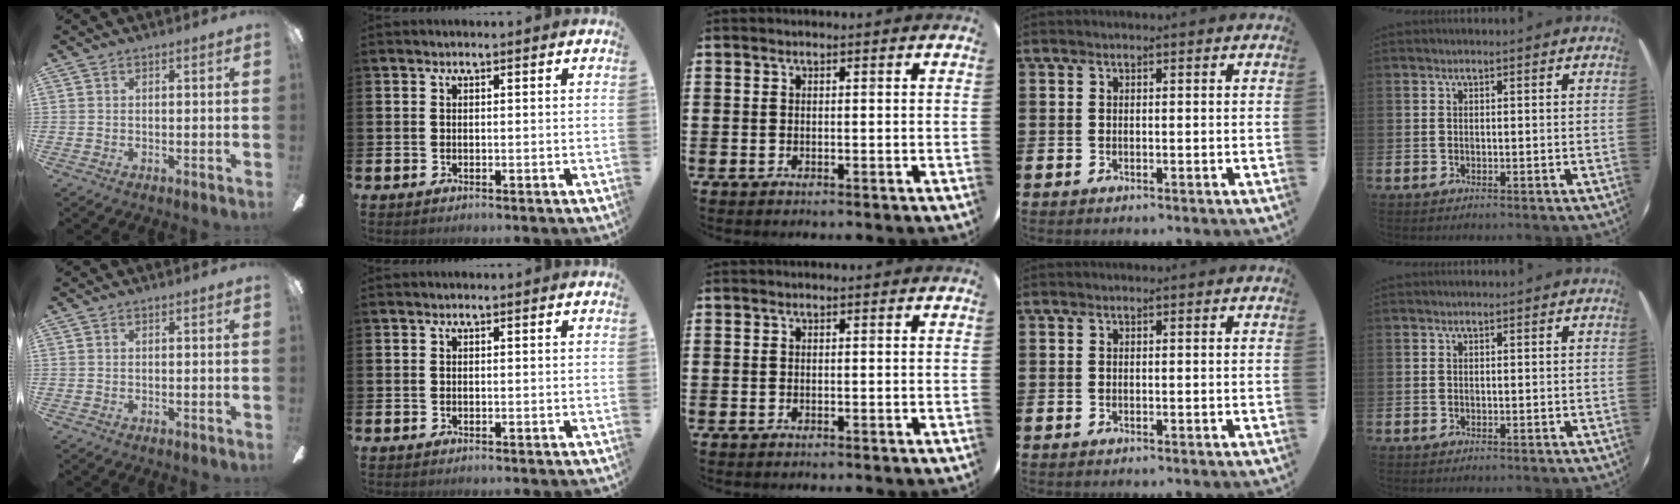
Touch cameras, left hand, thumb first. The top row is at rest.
{}